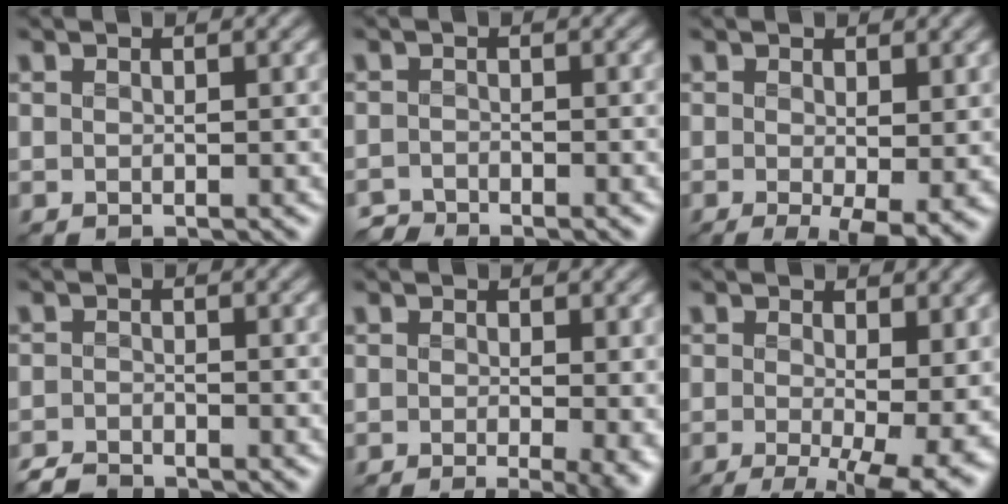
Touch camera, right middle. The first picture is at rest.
{"total": 1.8, "force": [-1.8, 0.0, -0.2], "torque": [0.006, -0.005, -0.037]}
{"total": 3.6, "force": [-0.4, 0.7, 3.5], "torque": [-0.052, -0.016, -0.003]}
{"total": 2.2, "force": [-2.2, 0.3, 0.3], "torque": [-0.004, -0.006, -0.045]}
{"total": 4.5, "force": [-0.4, 1.2, 4.3], "torque": [-0.035, -0.010, -0.005]}
{"total": 8.8, "force": [-1.4, 2.5, 8.3], "torque": [-0.104, -0.018, -0.013]}